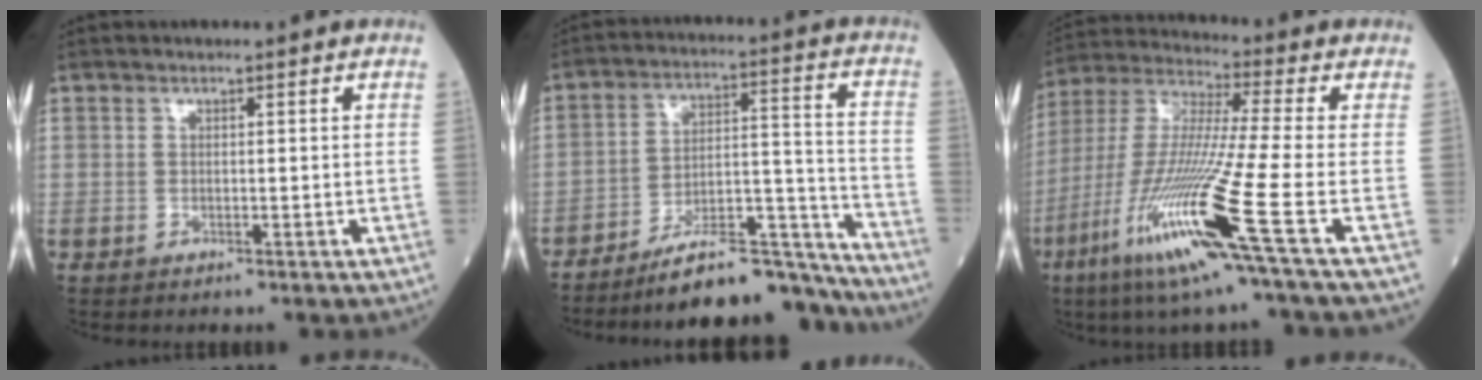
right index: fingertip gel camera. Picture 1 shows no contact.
{"total": 15.1, "force": [-14.4, 1.3, 4.4], "torque": [-0.053, 0.047, -0.234]}
{"total": 18.0, "force": [-7.9, -1.5, 16.1], "torque": [-0.351, -0.042, -0.159]}